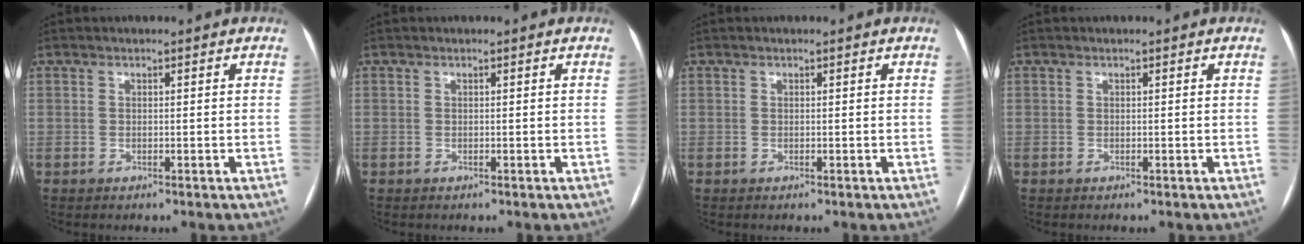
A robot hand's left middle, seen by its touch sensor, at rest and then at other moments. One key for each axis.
{"total": 0.0}
{"total": 0.0}
{"total": 0.0}